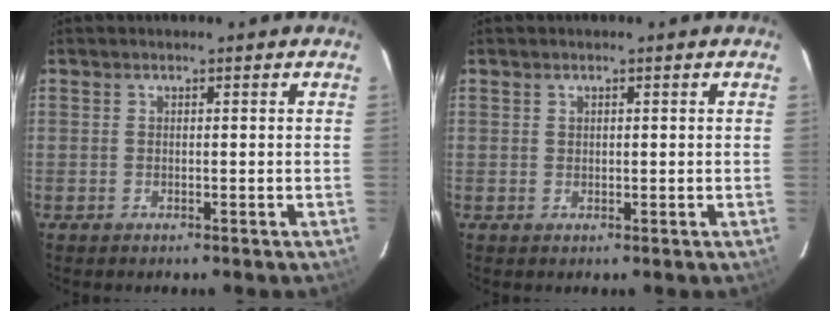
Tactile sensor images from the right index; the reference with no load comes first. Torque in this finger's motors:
{"motor_torque": [-0.46, 0.12, -0.05, 0.00]}